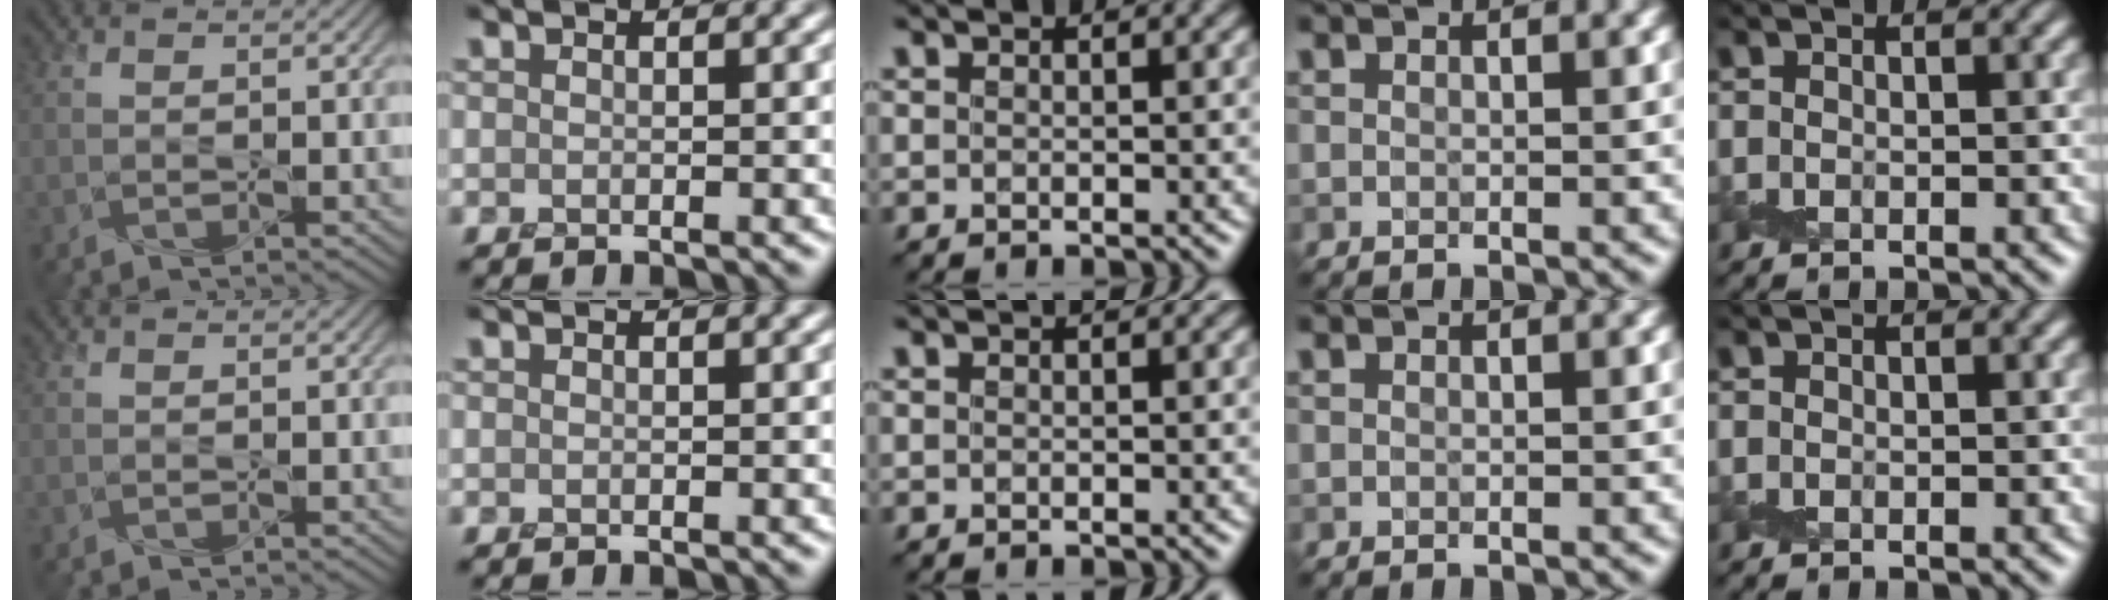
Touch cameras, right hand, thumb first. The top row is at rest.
{}